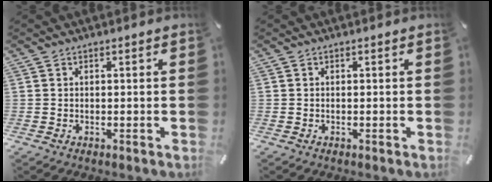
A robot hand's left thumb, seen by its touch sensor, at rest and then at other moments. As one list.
[{"total": 0.0}]